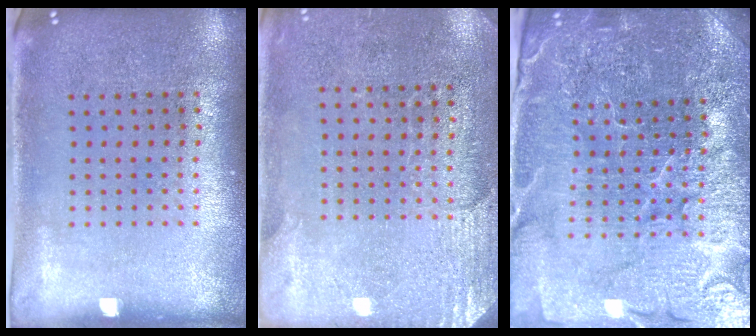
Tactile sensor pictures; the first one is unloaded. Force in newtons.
{"total": 2.7, "press": 2.4, "slide": 1.1}
{"total": 5.2, "press": 4.8, "slide": 2.0}